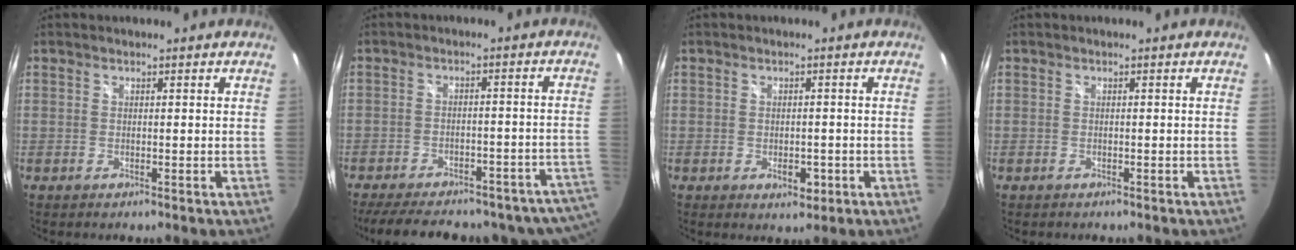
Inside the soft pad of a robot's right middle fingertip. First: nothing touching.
{"total": 25.1, "force": [-20.9, 8.7, 10.7], "torque": [-0.176, -0.008, -0.250]}
{"total": 3.2, "force": [-1.3, 2.1, 2.0], "torque": [-0.034, -0.004, -0.014]}
{"total": 0.8, "force": [-0.7, 0.4, 0.2], "torque": [-0.007, -0.002, -0.011]}